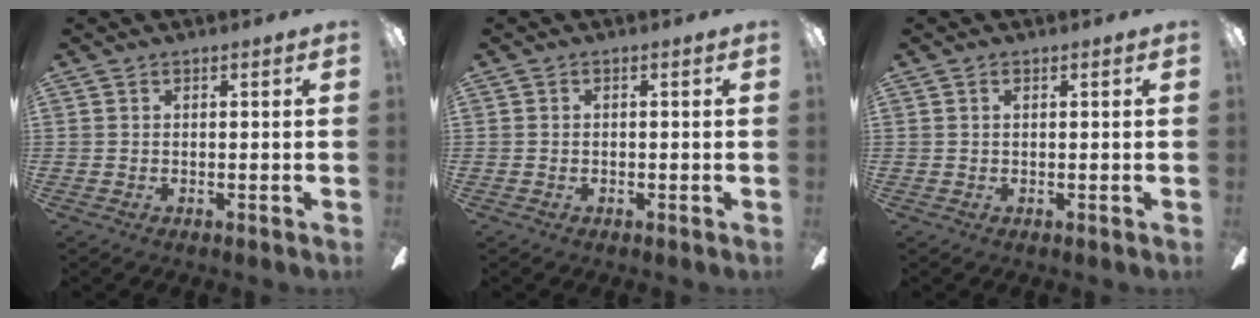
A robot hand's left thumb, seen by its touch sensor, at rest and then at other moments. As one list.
[{"total": 0.5, "force": [-0.2, 0.2, 0.4], "torque": [-0.008, 0.002, -0.005]}, {"total": 0.8, "force": [0.2, 0.3, 0.8], "torque": [-0.017, 0.004, 0.003]}]